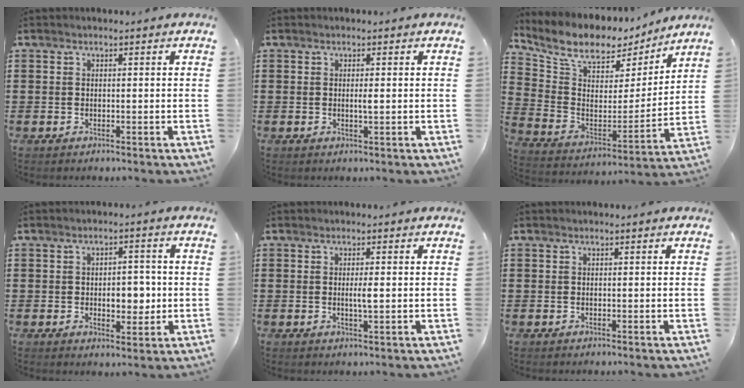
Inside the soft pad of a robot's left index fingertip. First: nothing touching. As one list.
[{"total": 1.1, "force": [0.1, 0.0, 1.1], "torque": [-0.022, -0.004, 0.001]}, {"total": 8.8, "force": [7.3, 3.9, 3.2], "torque": [-0.089, -0.055, 0.124]}, {"total": 5.1, "force": [-0.4, 2.8, 4.2], "torque": [-0.058, -0.003, -0.017]}, {"total": 2.0, "force": [0.0, 0.2, 2.0], "torque": [-0.040, -0.004, -0.001]}, {"total": 0.0}]